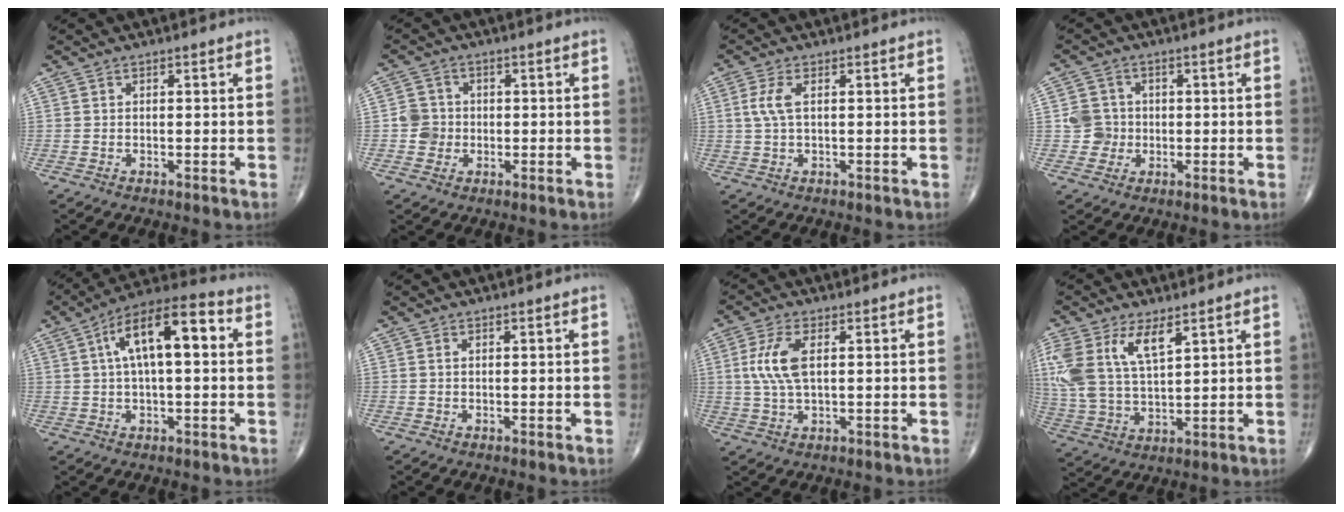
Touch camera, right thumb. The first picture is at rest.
{"total": 3.9, "force": [-0.5, 3.7, 0.9], "torque": [0.006, 0.008, -0.013]}
{"total": 3.5, "force": [0.6, 1.2, 3.2], "torque": [-0.090, 0.009, 0.014]}
{"total": 4.4, "force": [-0.2, 4.4, 0.7], "torque": [0.014, 0.008, -0.008]}
{"total": 14.1, "force": [2.9, 5.5, 12.7], "torque": [-0.208, 0.034, 0.038]}
{"total": 0.0}
{"total": 7.1, "force": [1.3, 3.0, 6.3], "torque": [-0.151, 0.002, 0.026]}
{"total": 13.9, "force": [6.2, 6.4, 10.6], "torque": [-0.231, -0.012, 0.131]}